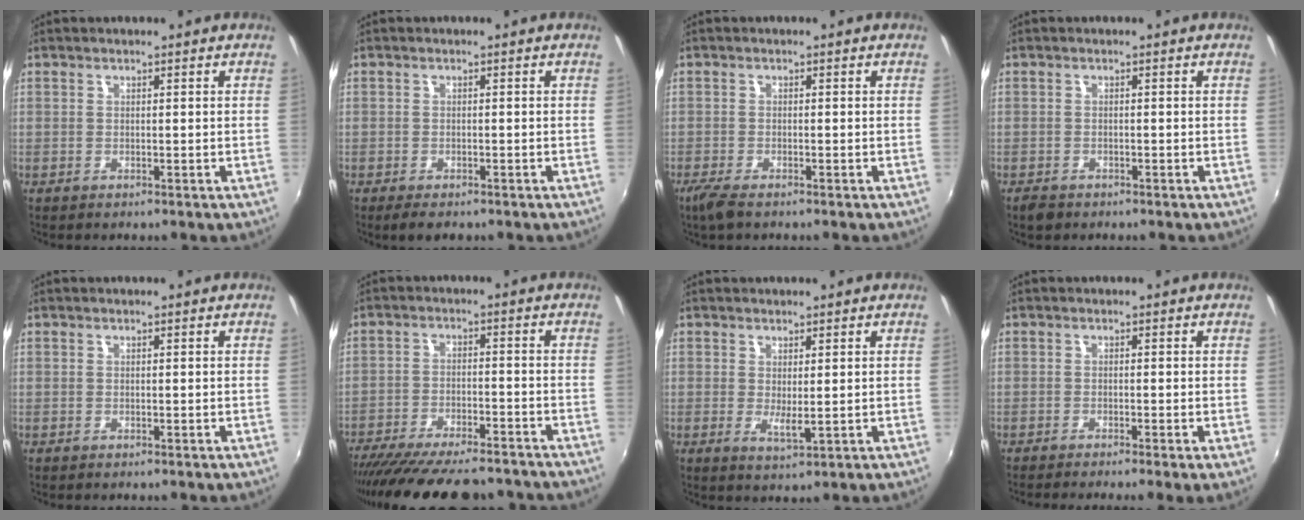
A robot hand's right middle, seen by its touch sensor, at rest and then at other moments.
{"total": 3.0, "force": [-2.2, 1.4, 1.5], "torque": [-0.035, -0.011, -0.037]}
{"total": 3.3, "force": [-2.4, 0.7, 2.2], "torque": [-0.054, -0.010, -0.046]}
{"total": 2.1, "force": [-1.6, 1.1, 0.8], "torque": [-0.022, -0.003, -0.028]}
{"total": 0.0}
{"total": 21.2, "force": [-18.3, 5.0, 9.5], "torque": [-0.187, -0.033, -0.265]}
{"total": 2.6, "force": [0.3, 0.7, 2.5], "torque": [-0.043, -0.009, 0.007]}
{"total": 2.4, "force": [-1.6, -0.5, 1.8], "torque": [-0.036, -0.009, -0.030]}